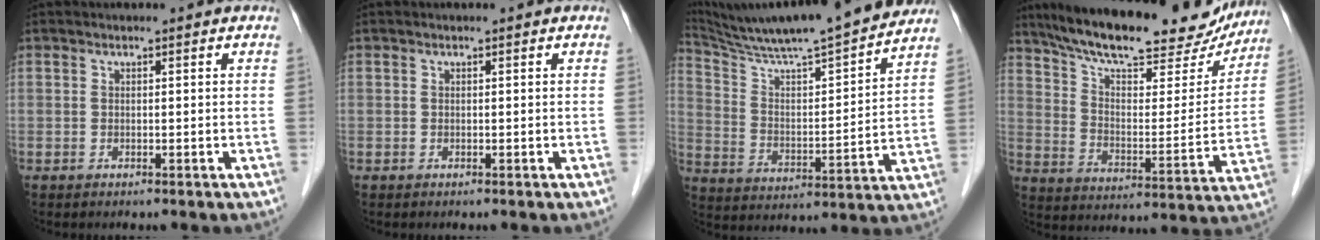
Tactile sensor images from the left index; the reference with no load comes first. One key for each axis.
{"total": 0.0}
{"total": 22.3, "fx": 19.9, "fy": 0.6, "fz": 10.1, "tx": -0.170, "ty": -0.002, "tz": 0.308}
{"total": 25.8, "fx": 21.9, "fy": 6.6, "fz": 11.9, "tx": -0.186, "ty": 0.004, "tz": 0.306}